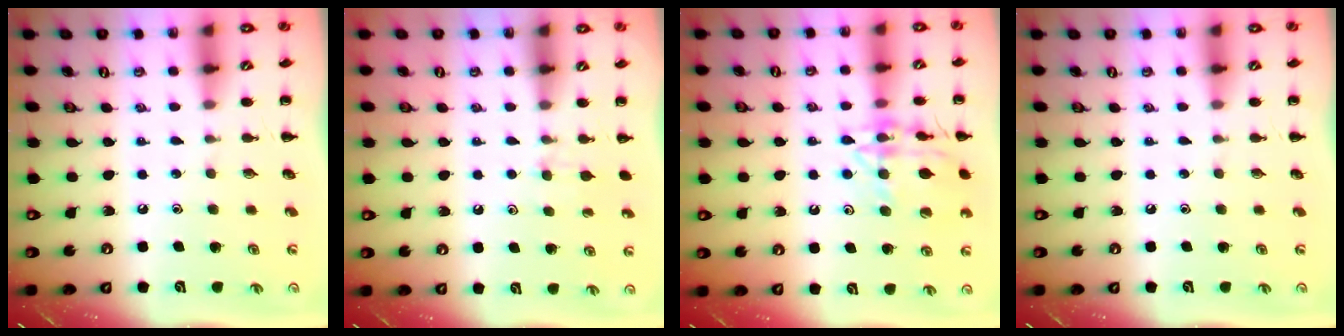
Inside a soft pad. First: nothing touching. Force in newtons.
{"total": 4.9, "press": 4.7, "slide": 1.4}
{"total": 15.0, "press": 14.9, "slide": 0.8}
{"total": 0.0}